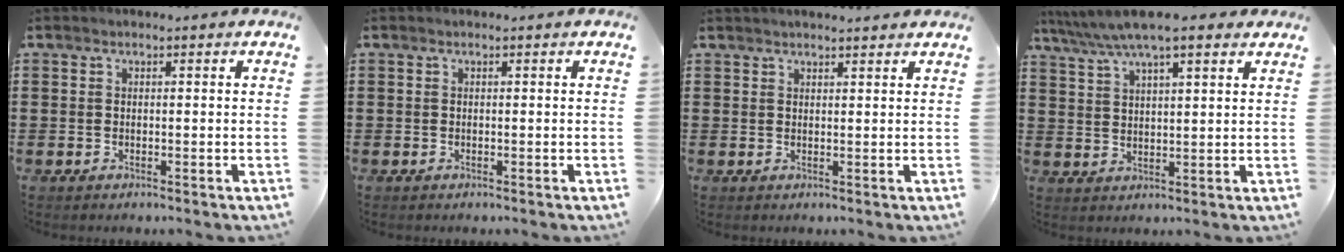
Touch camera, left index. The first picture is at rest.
{"total": 0.0}
{"total": 1.6, "force": [1.5, 0.2, 0.3], "torque": [-0.008, 0.002, 0.030]}
{"total": 7.2, "force": [5.8, 1.1, 4.2], "torque": [-0.097, -0.011, 0.101]}